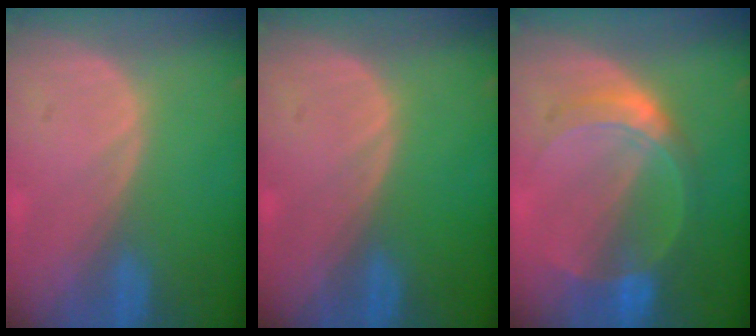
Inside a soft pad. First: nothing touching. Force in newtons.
{"total": 0.0}
{"total": 6.3, "press": 6.3, "slide": 0.1}